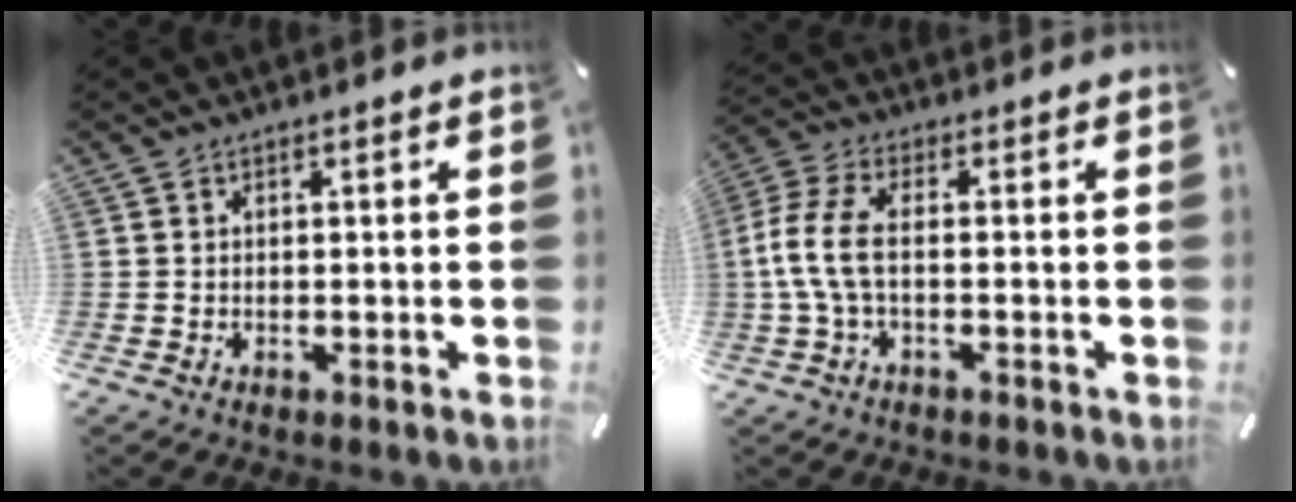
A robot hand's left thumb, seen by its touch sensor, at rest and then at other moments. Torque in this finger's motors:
{"motor_torque": [0.17, 1.29, 0.68, -0.21, 0.31]}